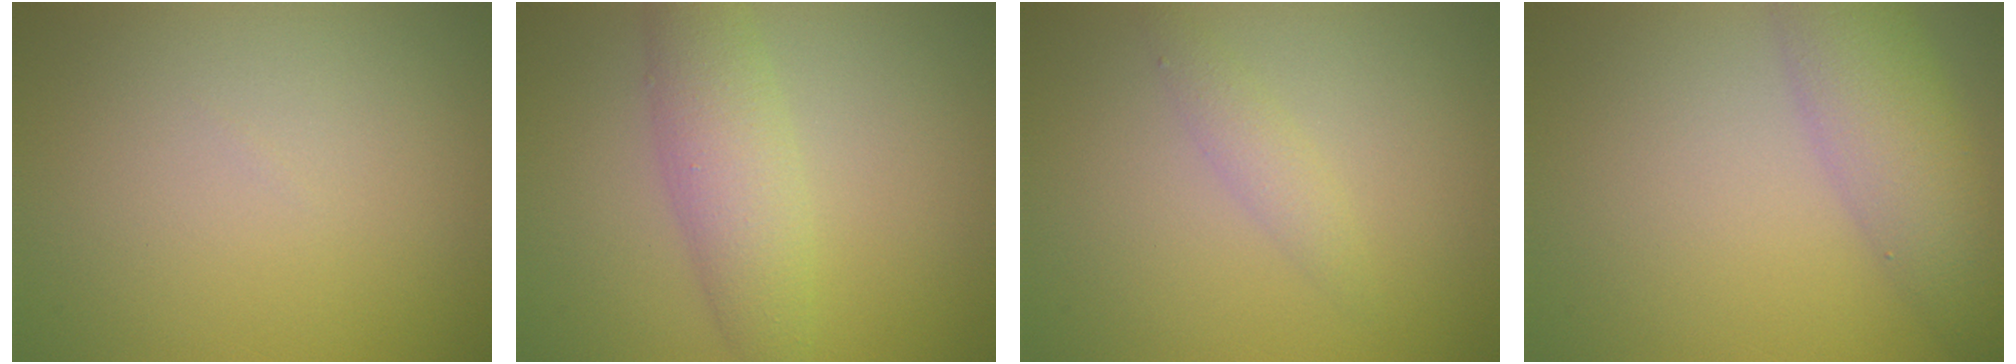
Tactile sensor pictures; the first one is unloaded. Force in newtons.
{"total": 4.3, "press": 4.3, "slide": 0.1}
{"total": 1.5, "press": 1.5, "slide": 0.0}
{"total": 5.6, "press": 5.6, "slide": 0.3}